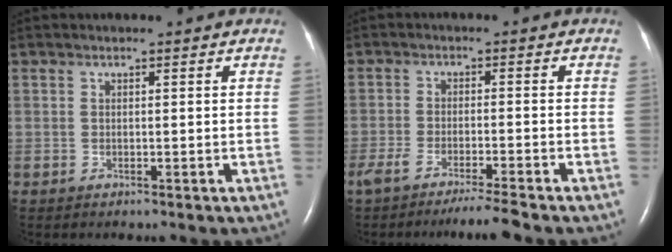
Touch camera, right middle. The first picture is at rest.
{"total": 6.3, "force": [-5.2, -0.6, 3.5], "torque": [-0.055, -0.015, -0.087]}